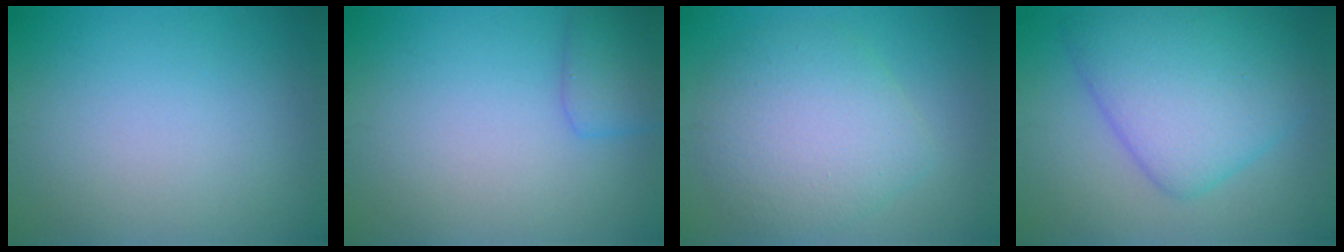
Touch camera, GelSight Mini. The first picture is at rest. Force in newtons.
{"total": 2.4, "press": 2.4, "slide": 0.1}
{"total": 5.9, "press": 5.9, "slide": 0.2}
{"total": 8.0, "press": 8.0, "slide": 0.1}